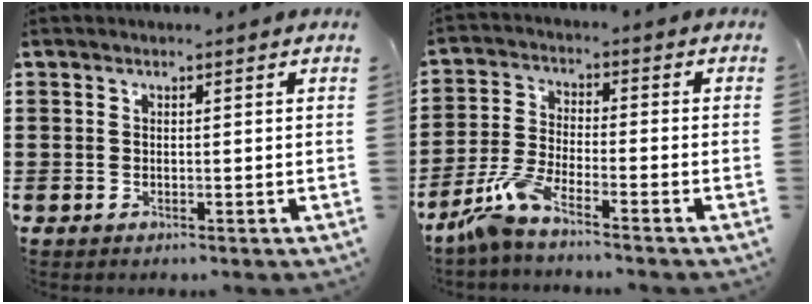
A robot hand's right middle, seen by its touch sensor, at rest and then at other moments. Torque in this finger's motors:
{"motor_torque": [2.14, 0.00, 0.14, 0.16]}